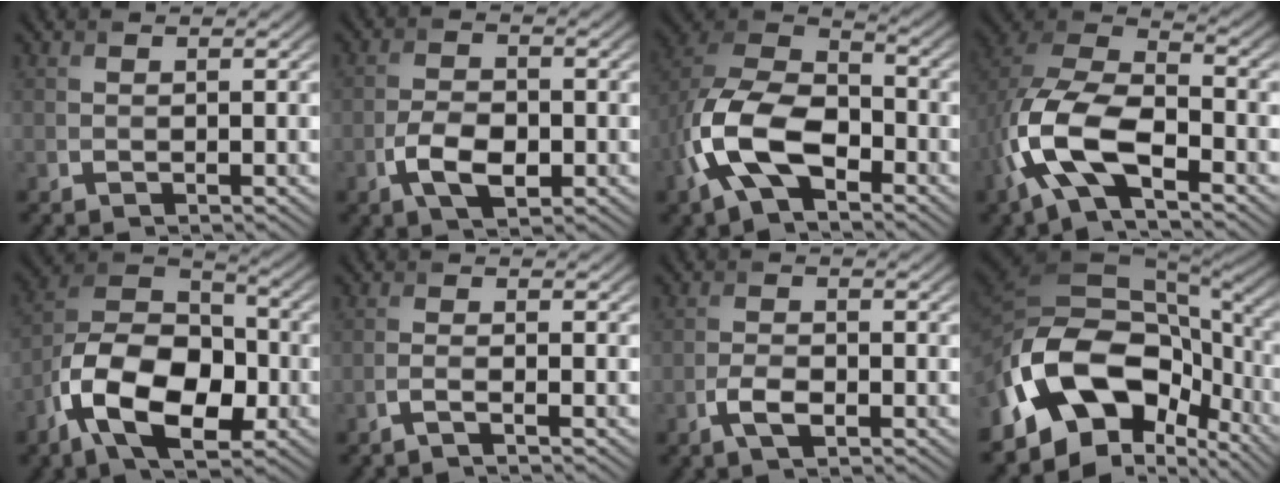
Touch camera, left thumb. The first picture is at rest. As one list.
[{"total": 5.2, "force": [-2.0, 2.8, 3.9], "torque": [-0.081, -0.002, -0.040]}, {"total": 13.3, "force": [-5.6, 7.4, 9.6], "torque": [-0.230, -0.013, -0.119]}, {"total": 13.2, "force": [-5.5, 6.4, 10.1], "torque": [-0.240, -0.013, -0.116]}, {"total": 14.4, "force": [-6.1, 8.3, 10.0], "torque": [-0.202, -0.018, -0.133]}, {"total": 1.6, "force": [-1.1, 0.2, 1.1], "torque": [-0.014, 0.004, -0.034]}, {"total": 3.0, "force": [-1.6, 1.3, 2.2], "torque": [-0.048, -0.001, -0.035]}, {"total": 17.9, "force": [-6.0, 10.9, 12.9], "torque": [-0.287, -0.019, -0.094]}]